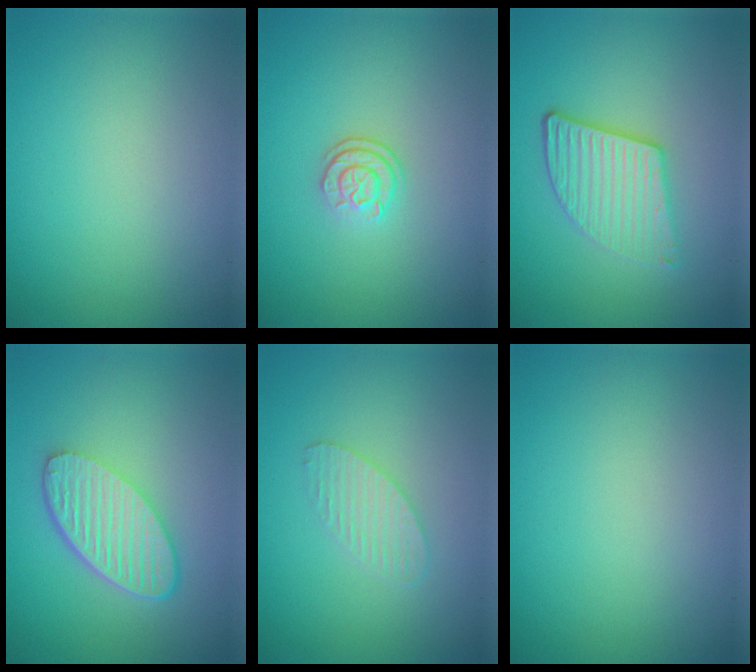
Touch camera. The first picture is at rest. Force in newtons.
{"total": 2.2, "press": 1.8, "slide": 1.3}
{"total": 4.0, "press": 3.3, "slide": 2.2}
{"total": 5.9, "press": 4.2, "slide": 4.1}
{"total": 2.0, "press": 2.0, "slide": 0.1}
{"total": 0.0}